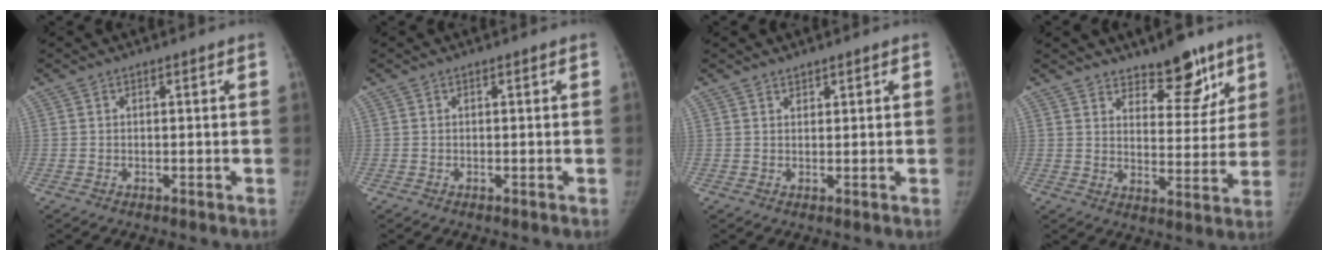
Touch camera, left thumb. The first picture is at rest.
{"total": 0.0}
{"total": 1.2, "force": [1.1, 0.5, 0.2], "torque": [0.008, -0.008, 0.015]}
{"total": 11.0, "force": [8.0, 4.8, 5.7], "torque": [-0.036, -0.057, 0.122]}